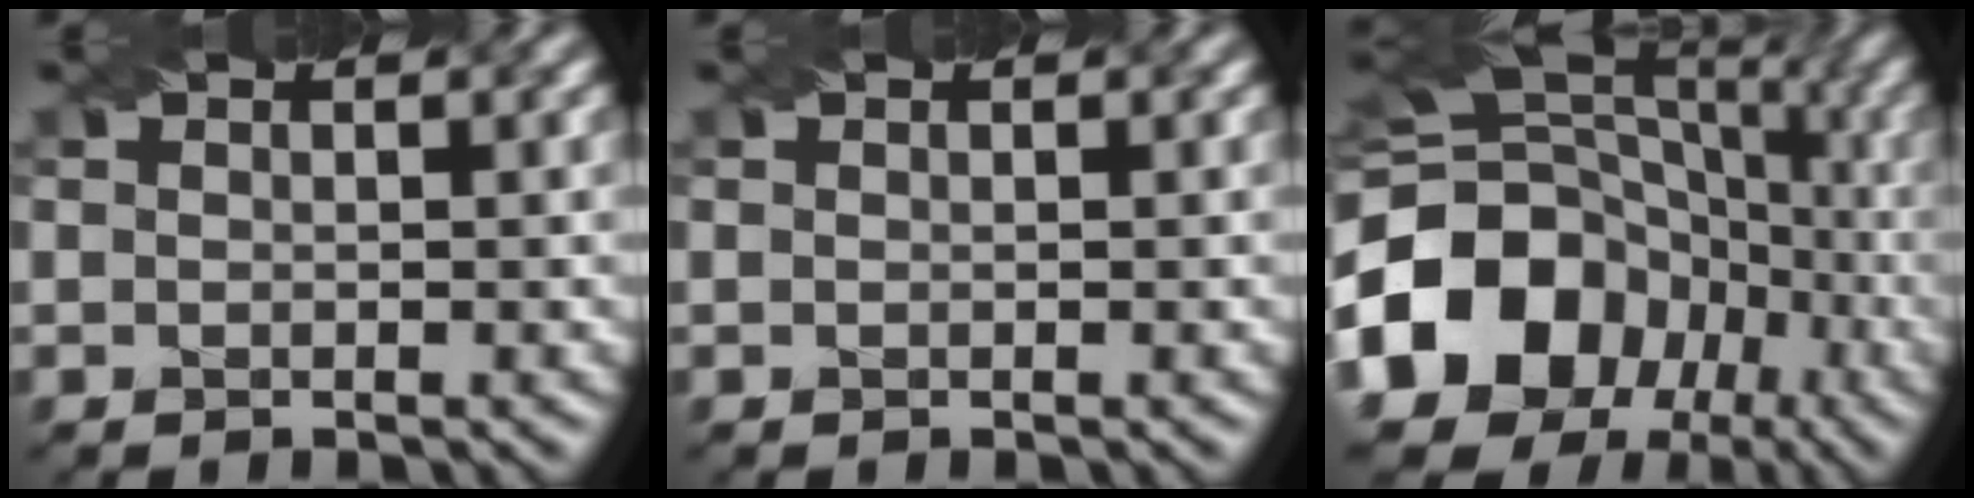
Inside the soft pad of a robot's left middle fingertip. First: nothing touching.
{"total": 0.0}
{"total": 14.7, "force": [-4.9, 12.1, 6.9], "torque": [-0.157, 0.012, -0.102]}